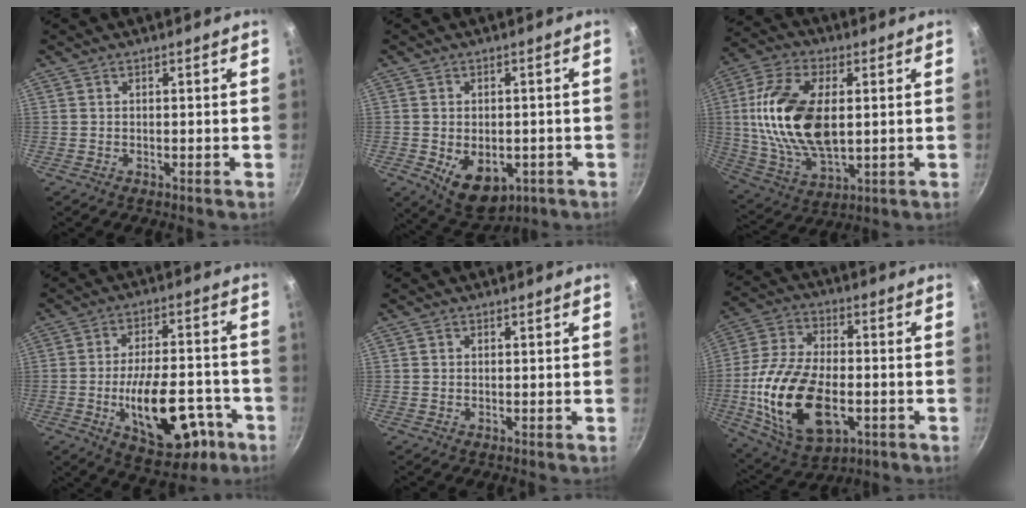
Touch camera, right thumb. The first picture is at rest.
{"total": 9.5, "force": [-2.5, 6.3, 6.6], "torque": [-0.073, -0.005, -0.018]}
{"total": 20.0, "force": [2.1, 11.2, 16.4], "torque": [-0.310, 0.000, 0.041]}
{"total": 18.4, "force": [-6.5, 9.0, 14.6], "torque": [-0.198, 0.034, -0.081]}
{"total": 0.7, "force": [0.2, 0.7, 0.2], "torque": [-0.002, 0.003, 0.002]}
{"total": 21.6, "force": [-4.9, 12.1, 17.2], "torque": [-0.330, 0.016, -0.081]}